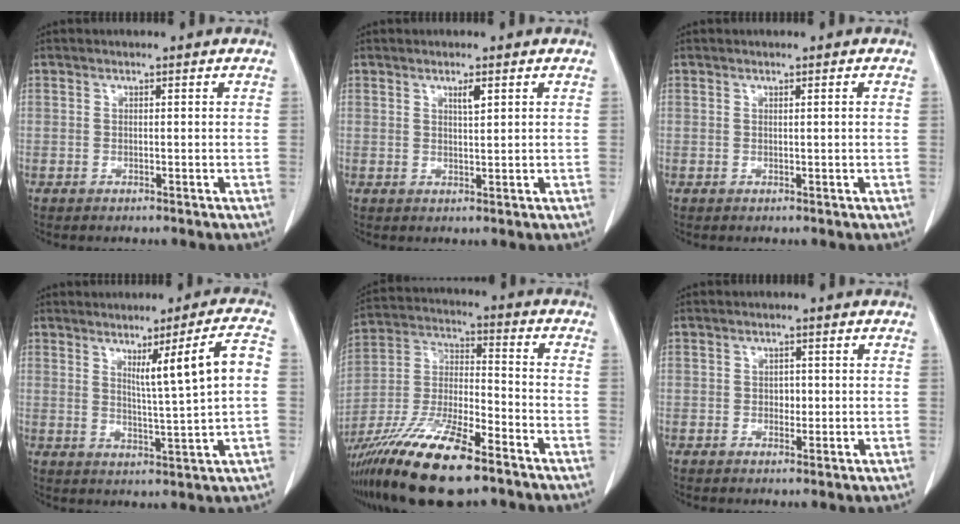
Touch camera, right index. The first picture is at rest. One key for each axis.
{"total": 2.0, "fx": 1.2, "fy": 0.2, "fz": 1.6, "tx": -0.026, "ty": -0.007, "tz": 0.018}
{"total": 1.0, "fx": 0.4, "fy": -0.1, "fz": 0.9, "tx": -0.012, "ty": -0.002, "tz": 0.006}
{"total": 8.9, "fx": 2.2, "fy": -0.9, "fz": 8.6, "tx": -0.133, "ty": -0.004, "tz": 0.040}
{"total": 17.9, "fx": -11.9, "fy": 3.6, "fz": 12.9, "tx": -0.275, "ty": -0.025, "tz": -0.219}
{"total": 1.6, "fx": 0.2, "fy": 1.1, "fz": 1.1, "tx": -0.009, "ty": 0.001, "tz": 0.002}